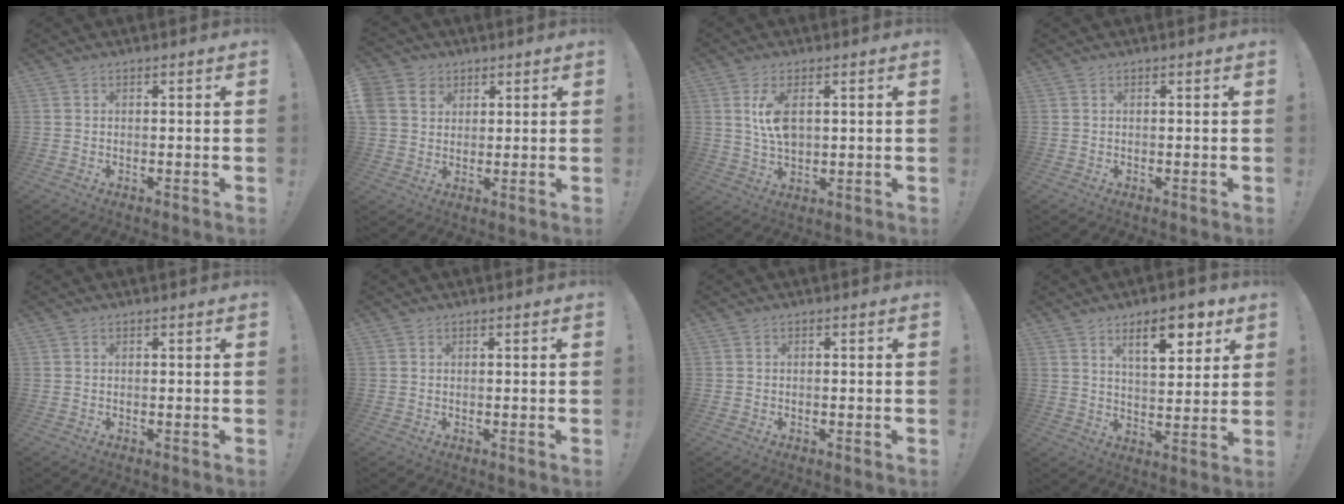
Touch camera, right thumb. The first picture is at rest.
{"total": 7.0, "force": [3.1, 5.9, 2.1], "torque": [-0.050, -0.009, 0.064]}
{"total": 7.8, "force": [1.9, 3.9, 6.5], "torque": [-0.116, -0.009, 0.028]}
{"total": 0.0}
{"total": 0.0}
{"total": 0.0}
{"total": 0.5, "force": [-0.4, 0.3, -0.1], "torque": [-0.007, 0.004, -0.006]}
{"total": 11.2, "force": [6.2, 4.2, 8.4], "torque": [-0.110, -0.025, 0.101]}